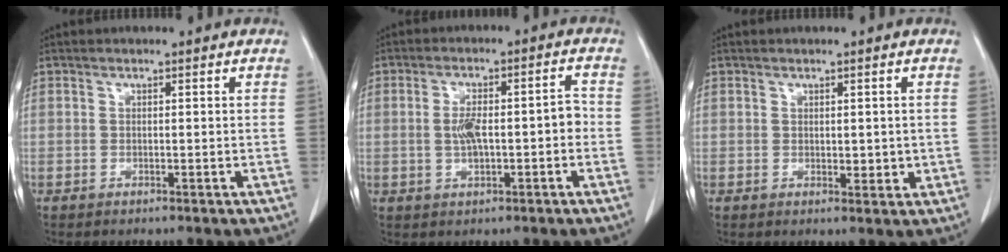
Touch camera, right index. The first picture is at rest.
{"total": 6.6, "force": [-0.9, 2.2, 6.2], "torque": [-0.114, 0.023, -0.012]}
{"total": 2.2, "force": [0.1, 1.1, 1.9], "torque": [-0.024, -0.006, 0.006]}